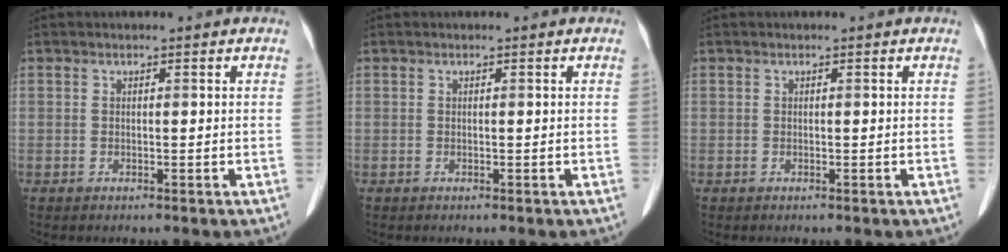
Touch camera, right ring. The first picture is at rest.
{"total": 0.0}
{"total": 0.0}